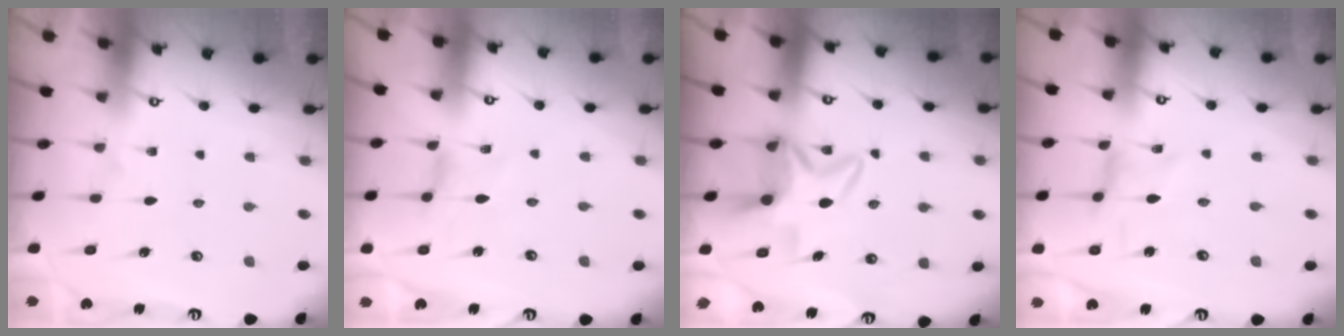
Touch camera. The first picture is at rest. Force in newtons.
{"total": 0.0}
{"total": 6.4, "press": 6.4, "slide": 0.7}
{"total": 0.0}